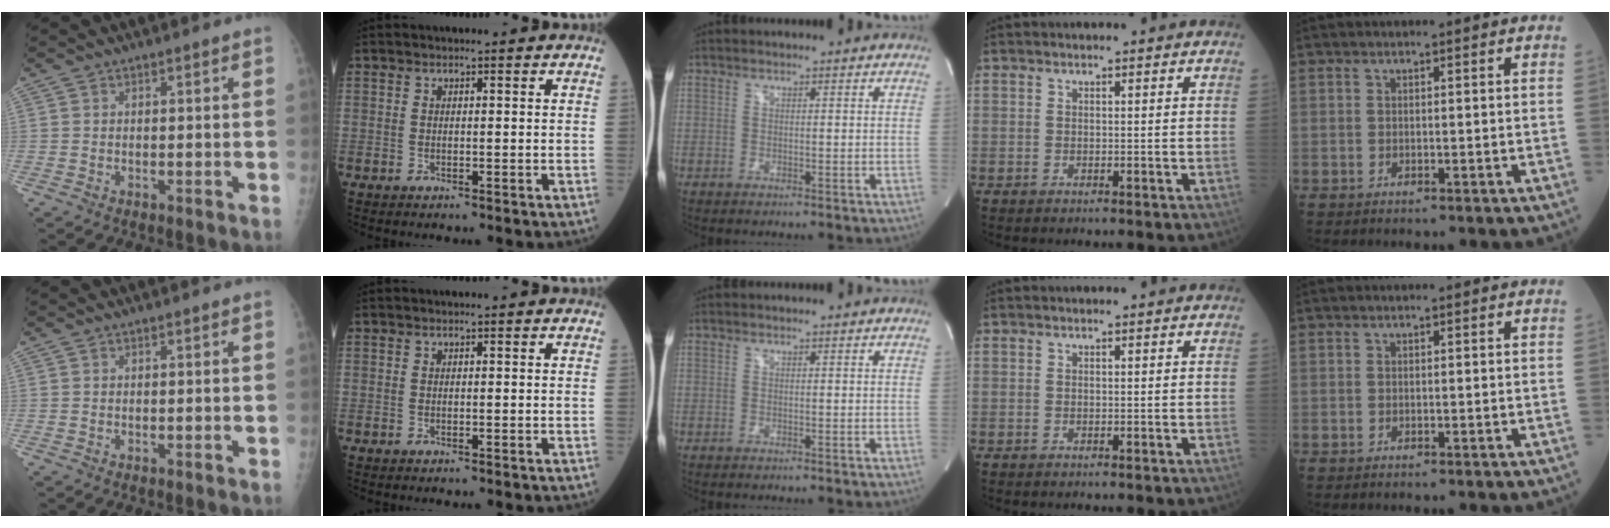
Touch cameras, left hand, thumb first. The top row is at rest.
{}